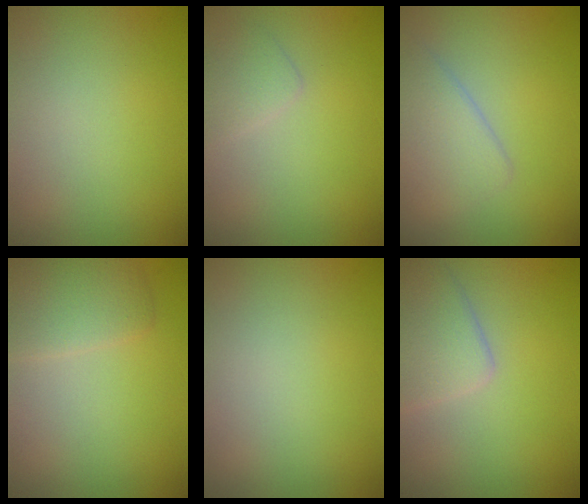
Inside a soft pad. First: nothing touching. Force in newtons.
{"total": 1.5, "press": 1.5, "slide": 0.1}
{"total": 3.5, "press": 3.5, "slide": 0.1}
{"total": 2.9, "press": 2.9, "slide": 0.1}
{"total": 0.0}
{"total": 3.6, "press": 3.6, "slide": 0.2}